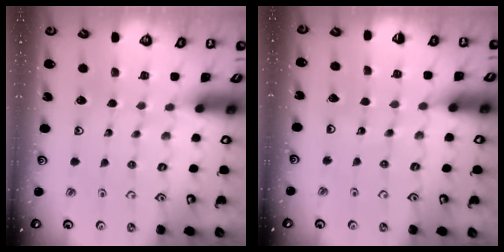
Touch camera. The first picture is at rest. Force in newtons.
{"total": 3.6, "press": 3.6, "slide": 0.4}